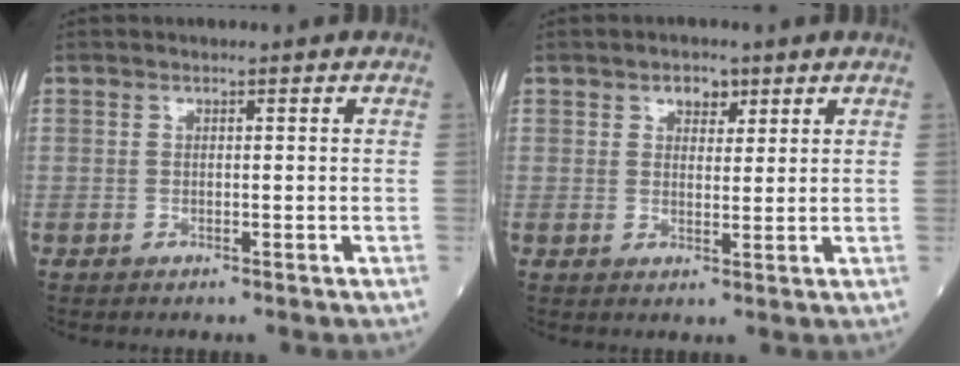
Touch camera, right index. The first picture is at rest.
{"total": 3.0, "force": [1.8, 1.7, 1.6], "torque": [-0.025, 0.004, 0.029]}